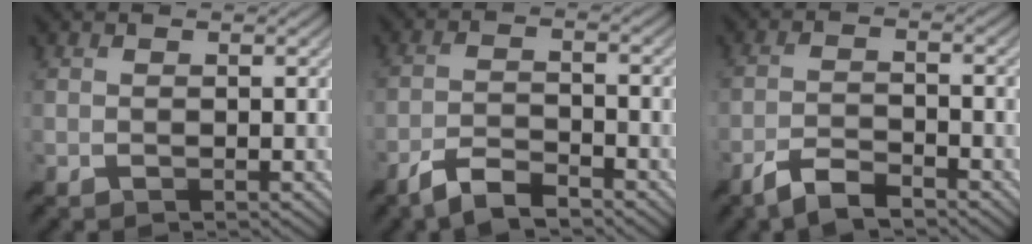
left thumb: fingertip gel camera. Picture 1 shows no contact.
{"total": 5.1, "force": [-4.1, 1.2, 2.8], "torque": [-0.057, -0.001, -0.082]}
{"total": 4.6, "force": [-3.7, 1.0, 2.6], "torque": [-0.054, 0.000, -0.076]}